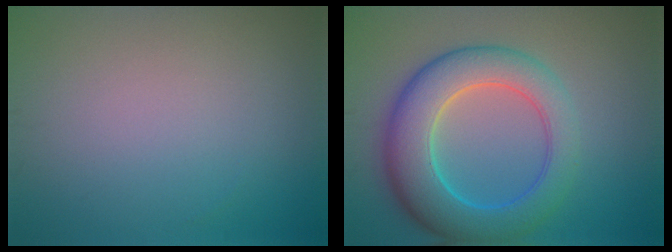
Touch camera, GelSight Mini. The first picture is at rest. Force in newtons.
{"total": 8.8, "press": 8.7, "slide": 0.6}